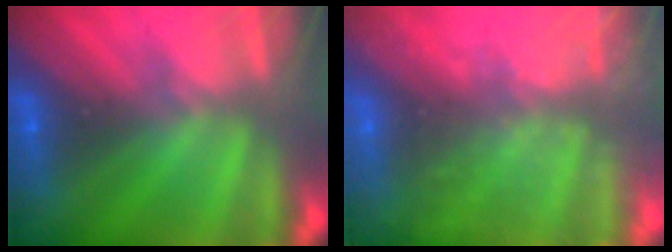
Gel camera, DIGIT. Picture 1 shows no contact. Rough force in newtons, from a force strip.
{"total": 9.6}